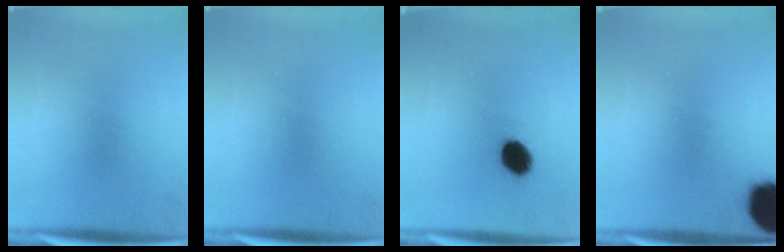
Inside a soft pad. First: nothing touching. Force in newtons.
{"total": 0.0}
{"total": 6.7}
{"total": 16.8}